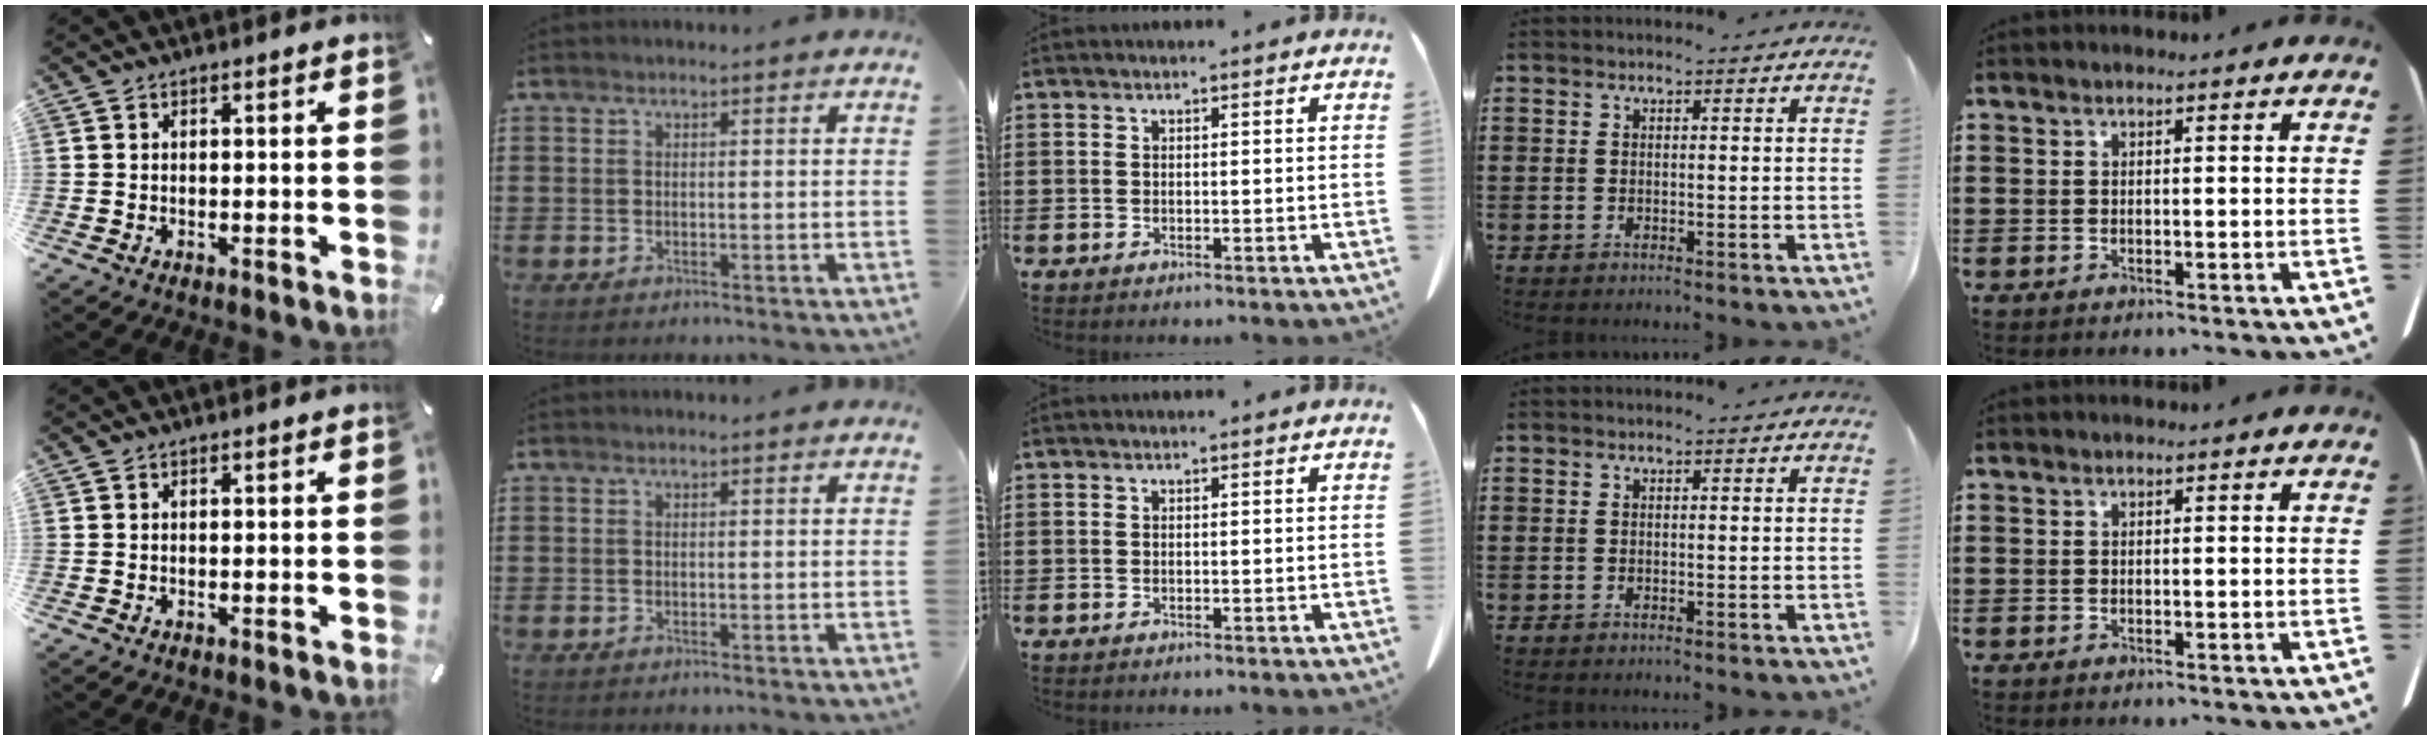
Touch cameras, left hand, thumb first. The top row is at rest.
{}